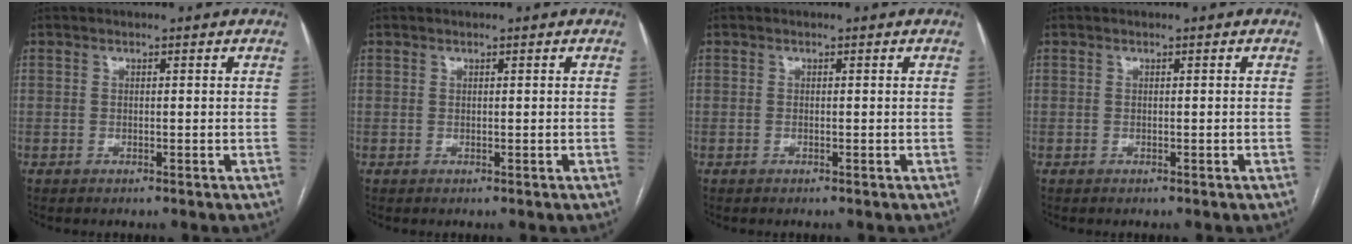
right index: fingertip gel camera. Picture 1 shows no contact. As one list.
[{"total": 0.0}, {"total": 0.0}, {"total": 0.0}]